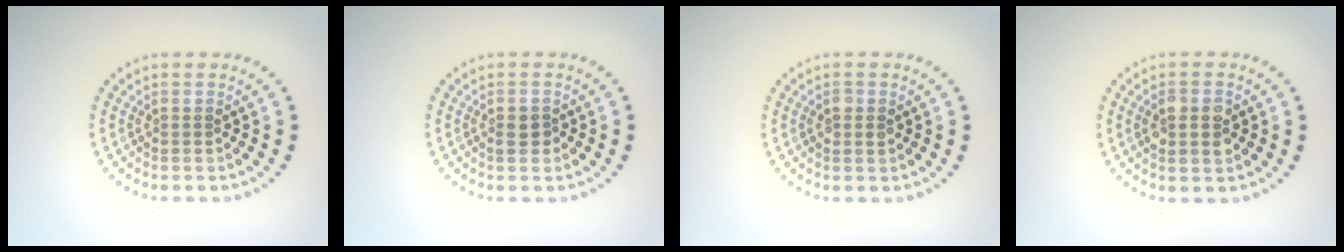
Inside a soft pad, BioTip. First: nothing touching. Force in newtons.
{"total": 1.5, "press": 1.5, "slide": 0.2}
{"total": 1.1, "press": 1.1, "slide": 0.1}
{"total": 2.9, "press": 2.8, "slide": 0.3}